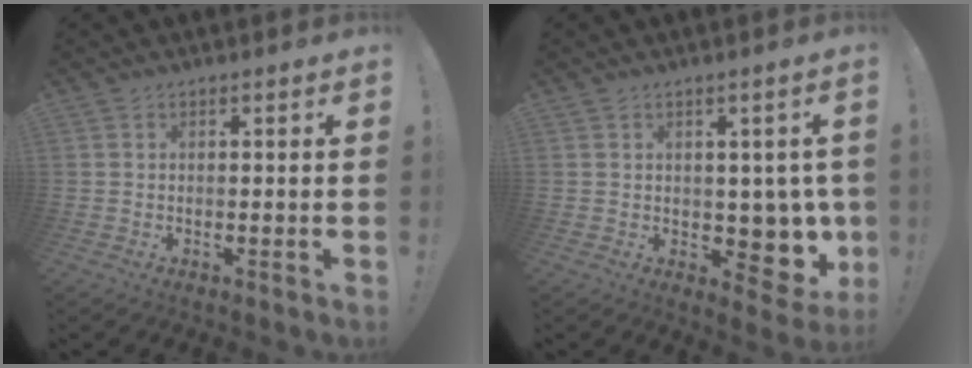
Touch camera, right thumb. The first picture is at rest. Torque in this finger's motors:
{"motor_torque": [0.01, 0.04, -0.08, 0.07, 0.19]}